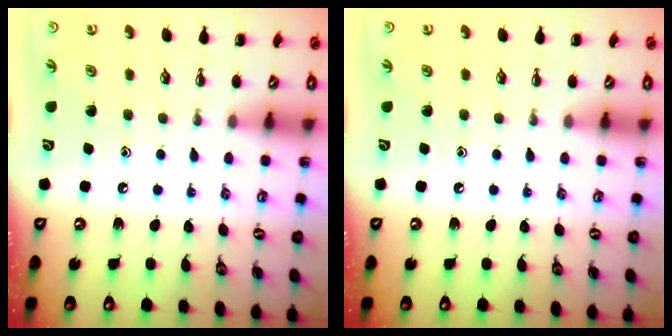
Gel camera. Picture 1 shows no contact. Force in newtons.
{"total": 0.0}